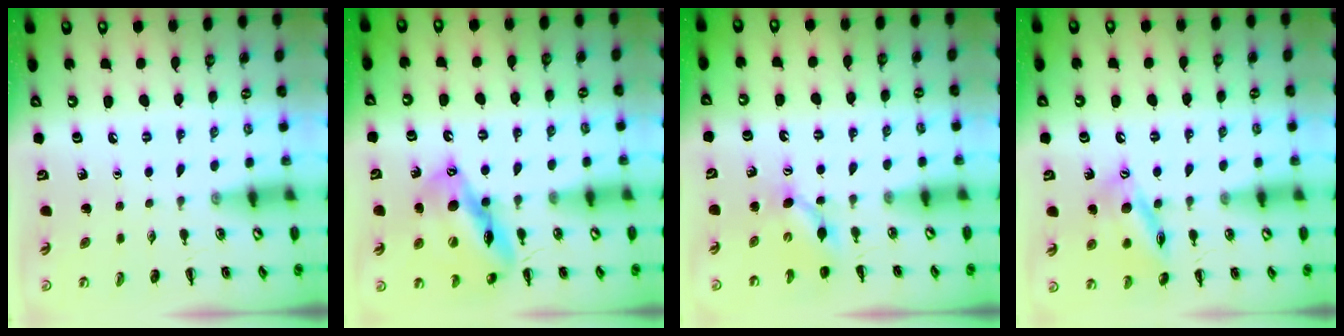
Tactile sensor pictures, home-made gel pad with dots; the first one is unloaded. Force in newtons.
{"total": 15.2, "press": 14.7, "slide": 4.2}
{"total": 5.0, "press": 4.8, "slide": 1.3}
{"total": 14.5, "press": 14.4, "slide": 1.7}